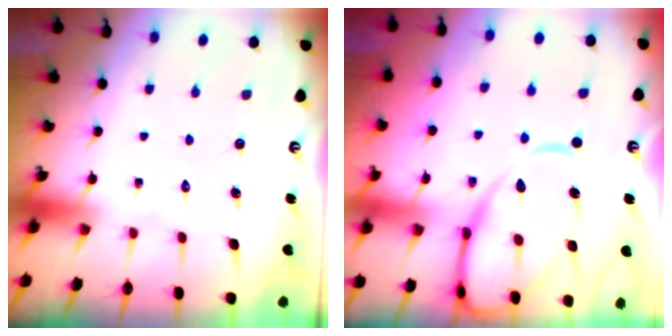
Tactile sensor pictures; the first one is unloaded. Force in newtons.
{"total": 14.3, "press": 14.3, "slide": 1.5}